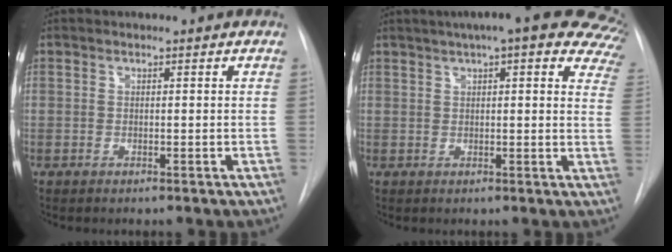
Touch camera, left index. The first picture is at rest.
{"total": 21.1, "force": [15.4, 4.6, 13.8], "torque": [-0.175, 0.027, 0.168]}